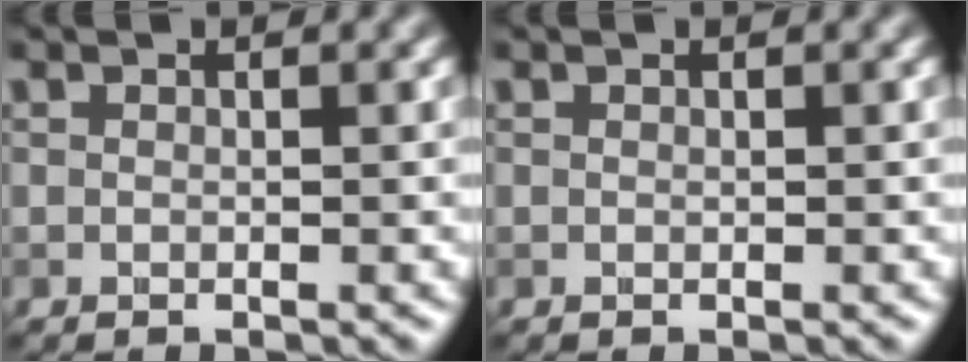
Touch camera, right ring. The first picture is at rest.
{"total": 0.0}